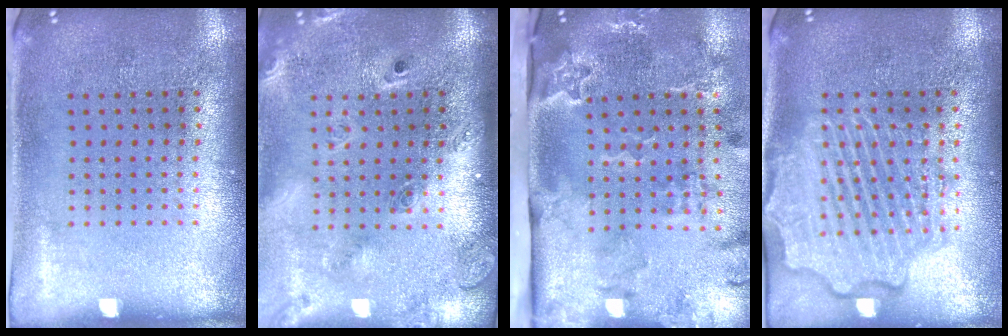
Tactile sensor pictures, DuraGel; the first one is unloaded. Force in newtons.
{"total": 2.5, "press": 1.8, "slide": 1.7}
{"total": 3.4, "press": 2.4, "slide": 2.4}
{"total": 4.4, "press": 4.4, "slide": 0.4}